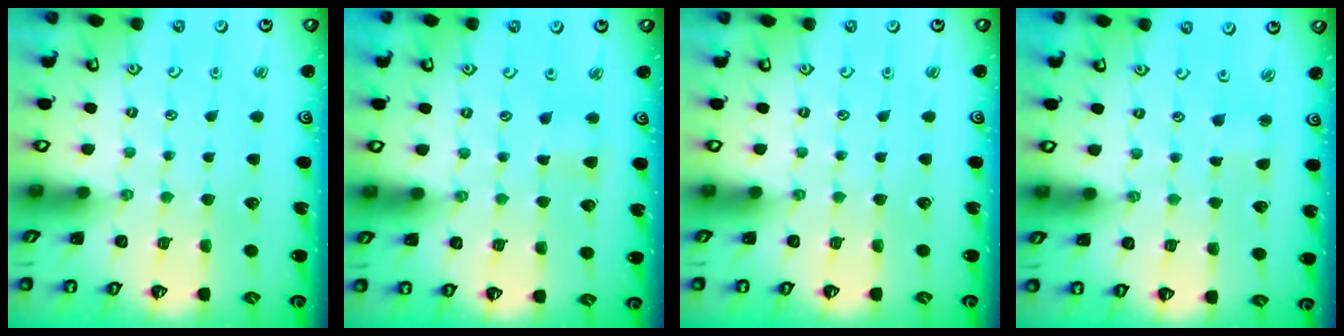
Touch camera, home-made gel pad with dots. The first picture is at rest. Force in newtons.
{"total": 2.8, "press": 2.8, "slide": 0.5}
{"total": 0.0}
{"total": 1.5, "press": 1.5, "slide": 0.1}